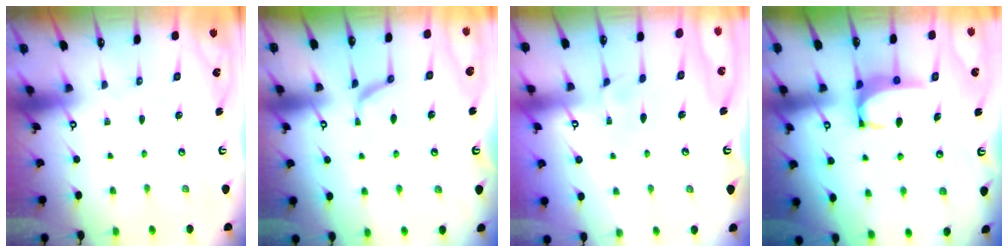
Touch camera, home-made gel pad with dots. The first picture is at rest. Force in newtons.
{"total": 2.4, "press": 2.2, "slide": 0.9}
{"total": 1.3, "press": 1.0, "slide": 0.8}
{"total": 2.9, "press": 2.9, "slide": 0.4}